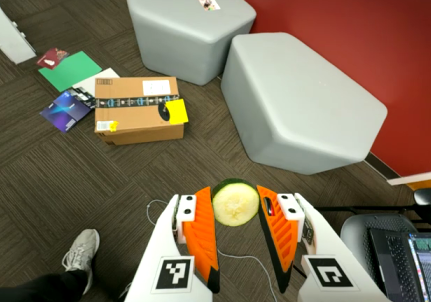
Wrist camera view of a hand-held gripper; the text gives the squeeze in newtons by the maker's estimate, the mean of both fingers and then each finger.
{"total": 10.2, "left": 10.3, "right": 10.0}